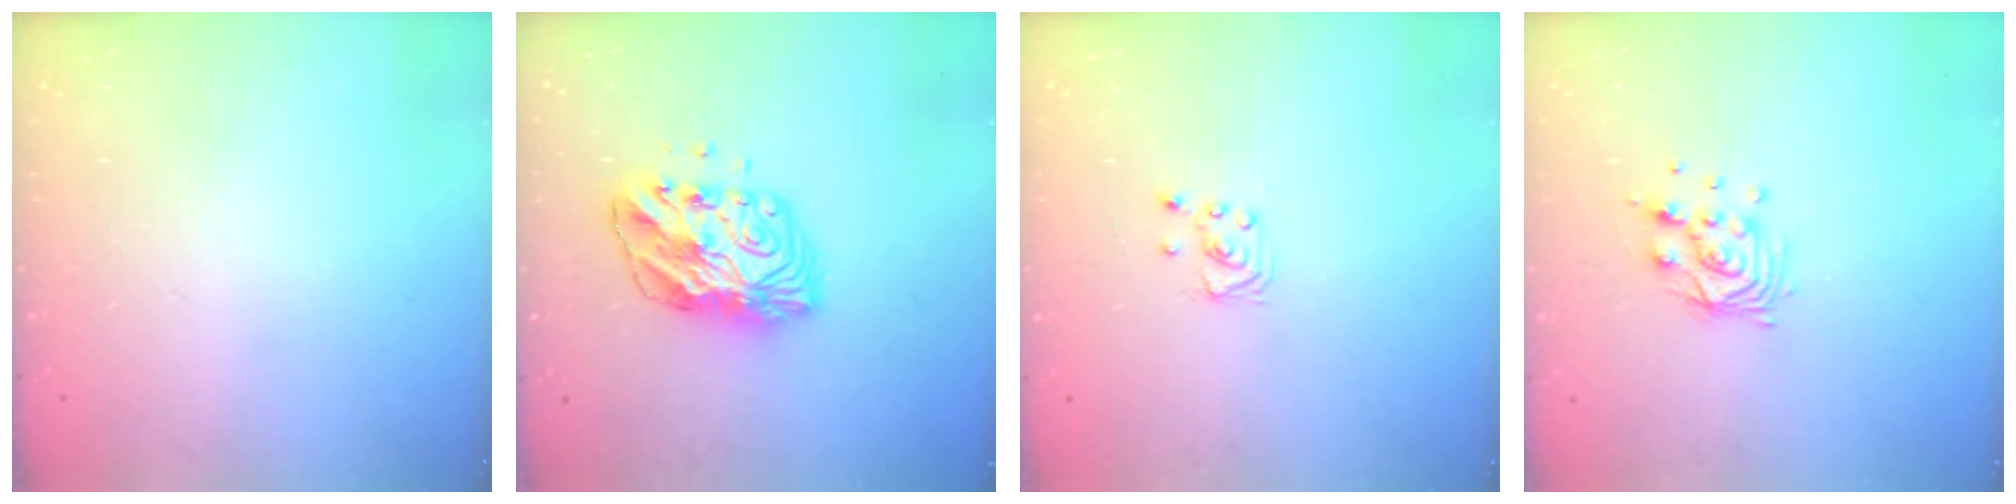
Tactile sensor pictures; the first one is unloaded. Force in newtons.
{"total": 10.7, "press": 10.7, "slide": 1.2}
{"total": 2.3, "press": 2.3, "slide": 0.2}
{"total": 9.5, "press": 9.4, "slide": 0.8}